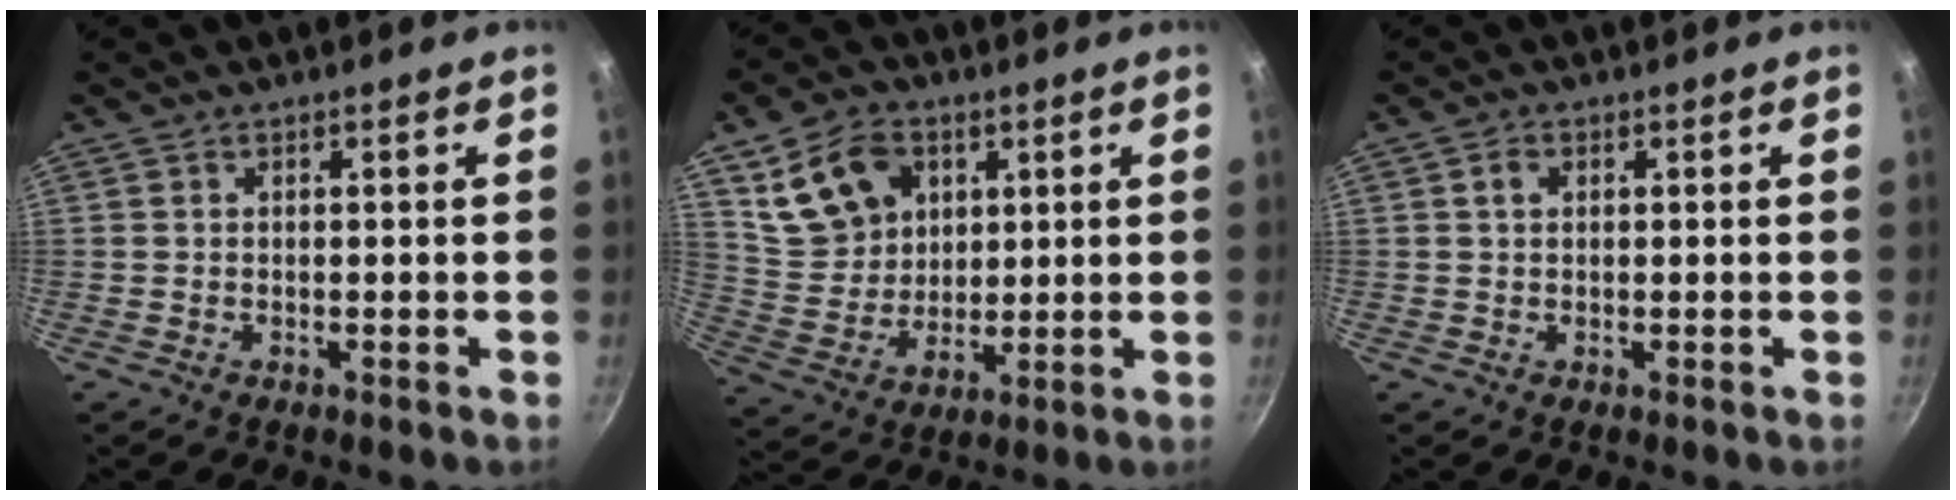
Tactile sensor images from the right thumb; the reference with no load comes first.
{"total": 13.9, "force": [5.4, 10.6, 7.2], "torque": [-0.108, -0.015, 0.112]}
{"total": 1.7, "force": [0.5, 1.3, 1.0], "torque": [-0.014, 0.004, 0.008]}